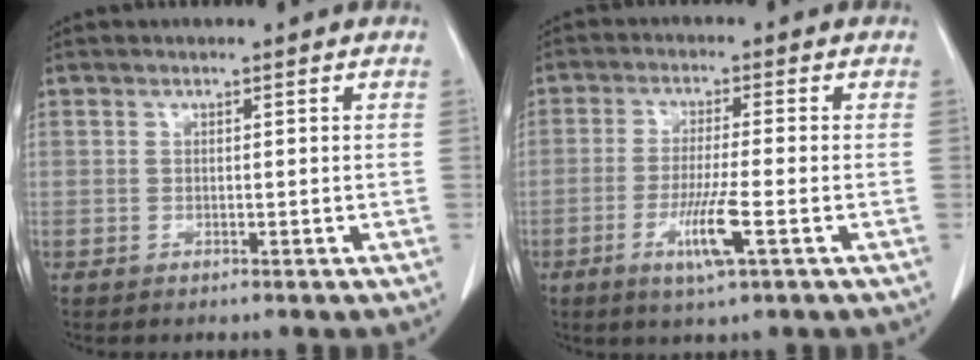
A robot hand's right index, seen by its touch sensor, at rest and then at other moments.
{"total": 6.7, "force": [-2.6, -0.2, 6.1], "torque": [-0.118, -0.017, -0.048]}